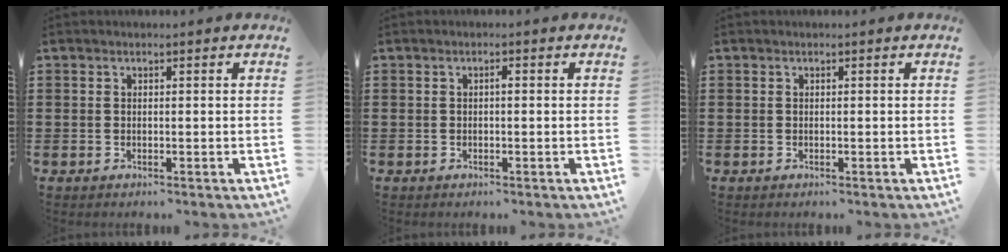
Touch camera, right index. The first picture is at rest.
{"total": 0.9, "force": [0.0, 0.2, 0.8], "torque": [-0.017, -0.002, 0.000]}
{"total": 0.0}